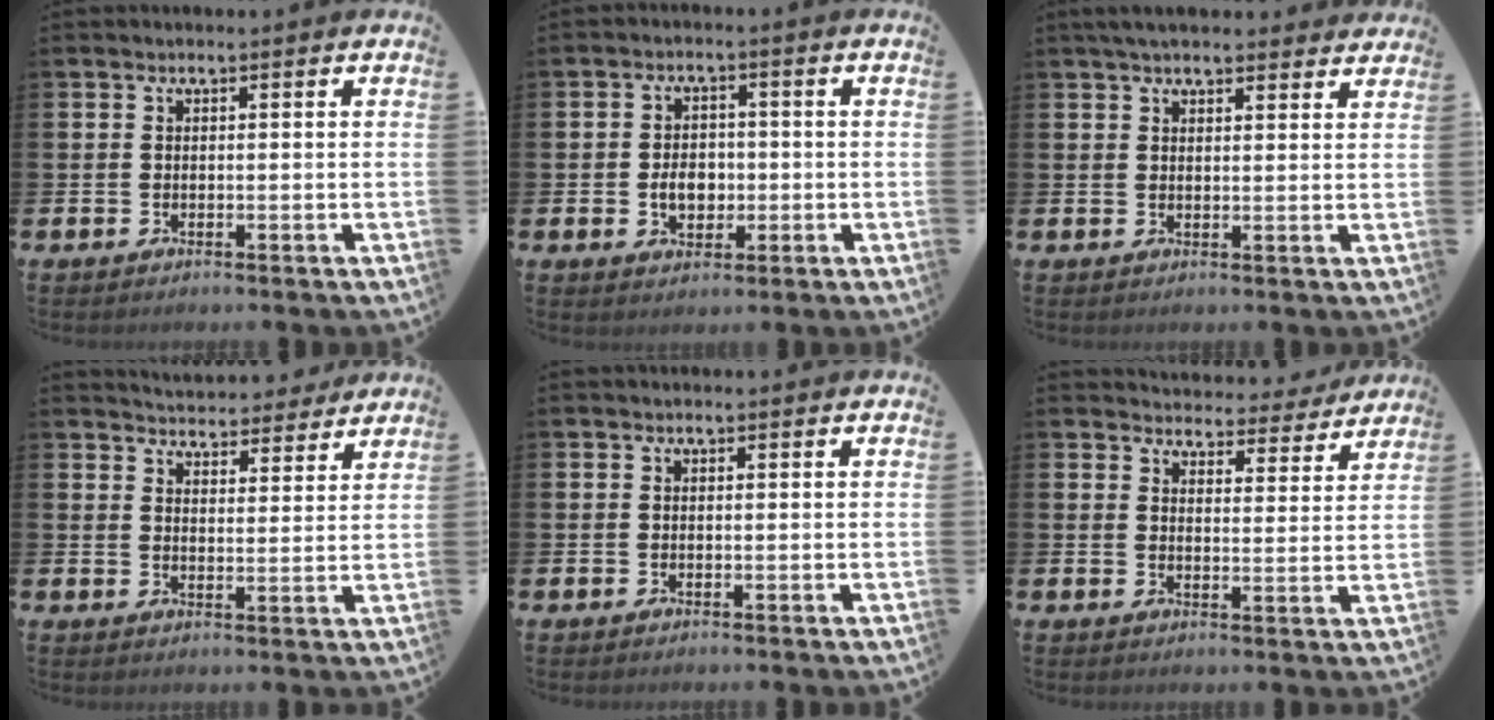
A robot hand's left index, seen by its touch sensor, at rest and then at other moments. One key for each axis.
{"total": 3.0, "fx": -0.6, "fy": 2.3, "fz": 1.8, "tx": -0.016, "ty": -0.004, "tz": -0.019}
{"total": 3.7, "fx": 3.4, "fy": 0.8, "fz": 1.1, "tx": -0.027, "ty": -0.009, "tz": 0.063}
{"total": 4.9, "fx": 4.8, "fy": 0.8, "fz": -0.1, "tx": -0.003, "ty": -0.037, "tz": 0.084}
{"total": 0.0}
{"total": 4.4, "fx": 4.3, "fy": 1.0, "fz": 0.1, "tx": -0.007, "ty": -0.037, "tz": 0.070}